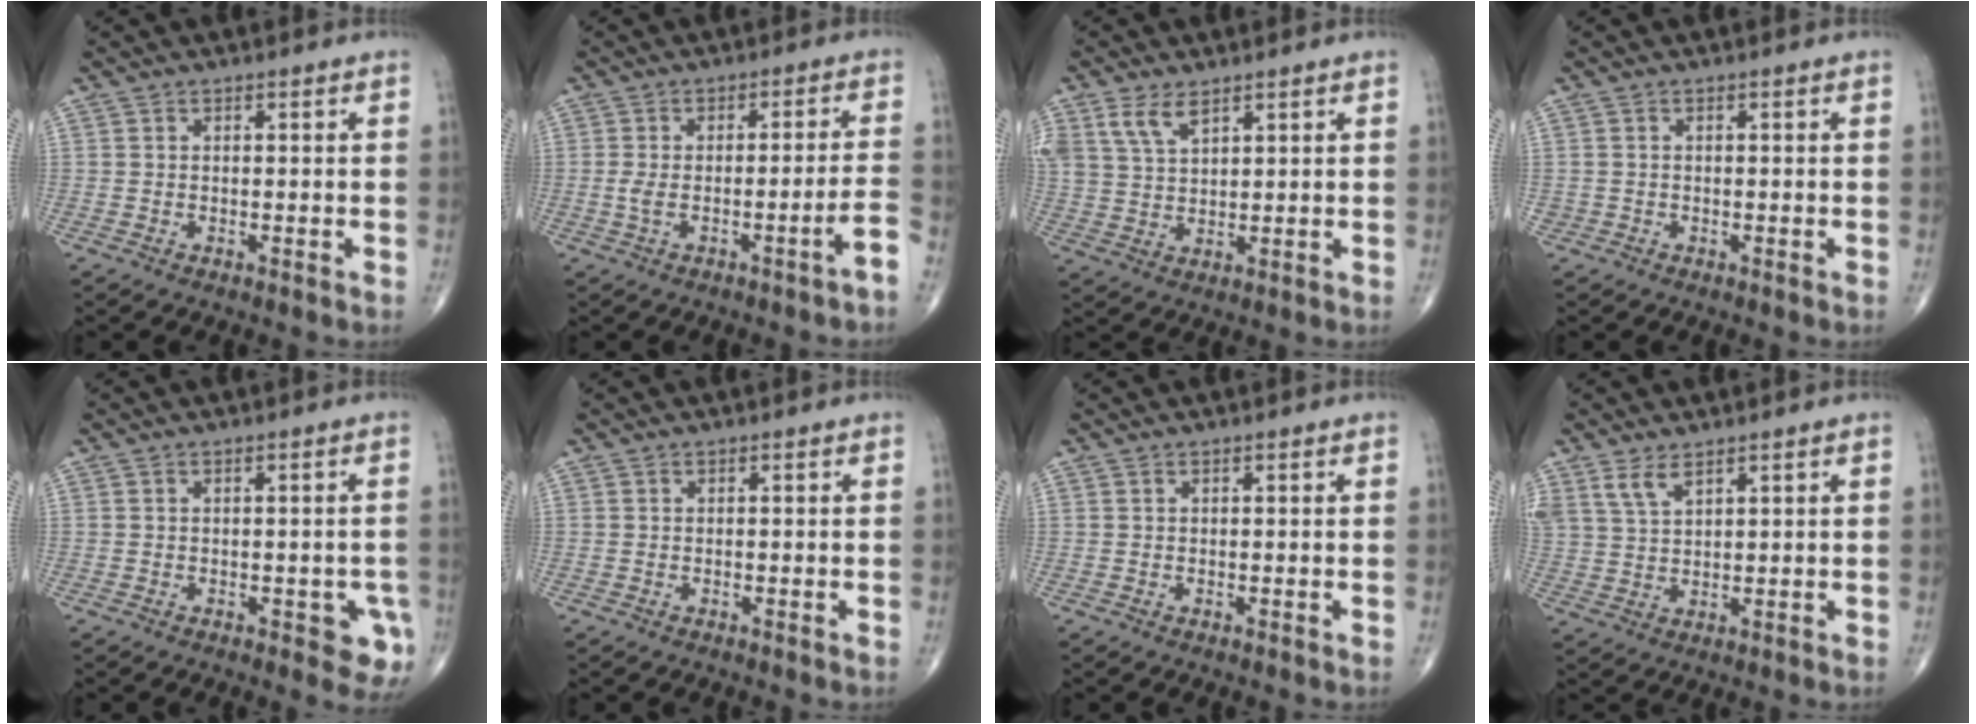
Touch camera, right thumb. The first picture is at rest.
{"total": 5.9, "force": [-2.6, 0.3, 5.3], "torque": [-0.098, 0.033, -0.031]}
{"total": 6.2, "force": [3.8, 3.0, 3.8], "torque": [-0.074, -0.009, 0.084]}
{"total": 0.8, "force": [-0.1, 0.8, -0.2], "torque": [0.005, 0.005, -0.003]}
{"total": 5.3, "force": [-2.0, 2.7, 4.0], "torque": [-0.015, 0.000, -0.022]}
{"total": 0.0}
{"total": 0.0}
{"total": 4.3, "force": [3.0, 1.7, 2.5], "torque": [-0.051, -0.012, 0.068]}